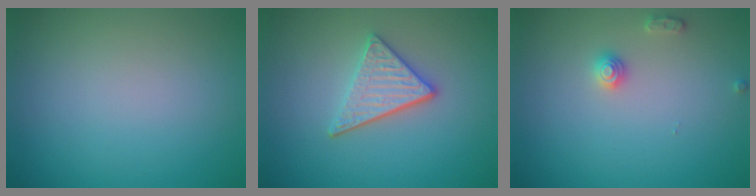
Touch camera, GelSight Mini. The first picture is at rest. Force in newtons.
{"total": 3.5, "press": 3.0, "slide": 1.8}
{"total": 1.4, "press": 1.4, "slide": 0.1}